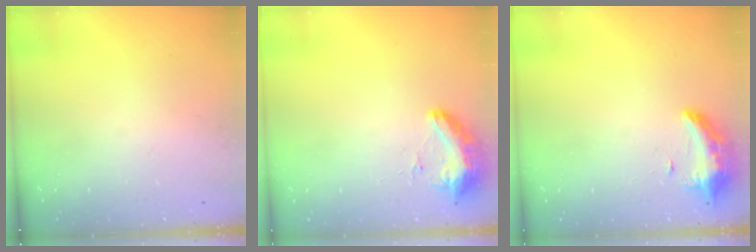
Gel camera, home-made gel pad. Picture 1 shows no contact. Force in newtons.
{"total": 9.1, "press": 8.9, "slide": 1.9}
{"total": 8.3, "press": 8.2, "slide": 1.5}